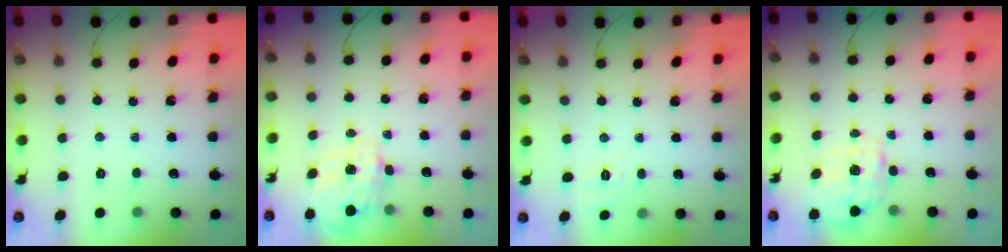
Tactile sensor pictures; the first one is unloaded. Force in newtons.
{"total": 9.3, "press": 9.3, "slide": 0.8}
{"total": 2.9, "press": 2.2, "slide": 1.9}
{"total": 1.6, "press": 1.5, "slide": 0.5}